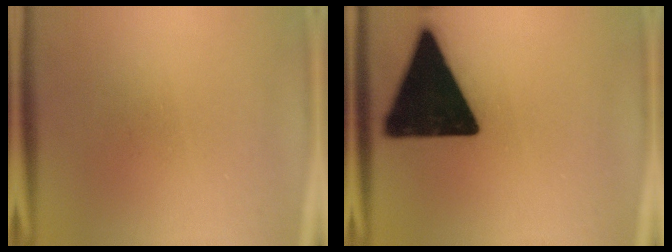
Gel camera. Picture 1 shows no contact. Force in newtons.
{"total": 19.6}